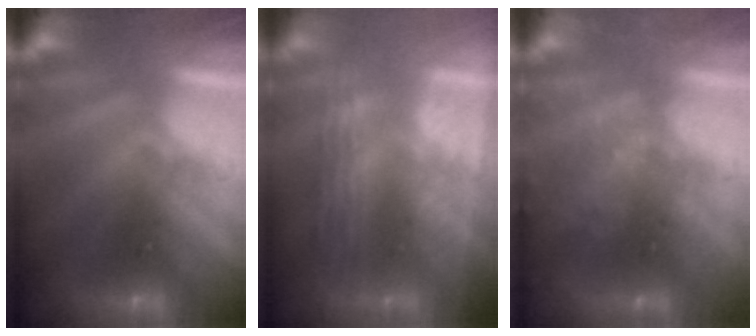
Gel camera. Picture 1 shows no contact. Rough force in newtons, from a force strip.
{"total": 2.7}
{"total": 2.4}